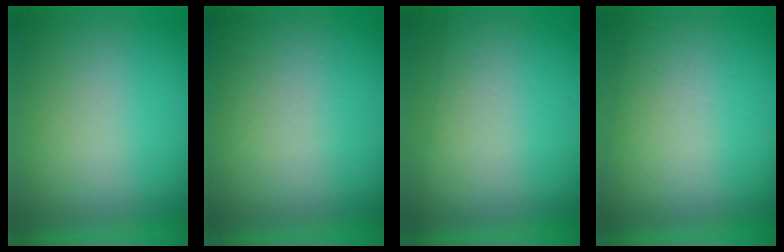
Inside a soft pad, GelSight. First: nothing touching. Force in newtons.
{"total": 2.7}
{"total": 2.8}
{"total": 2.9}